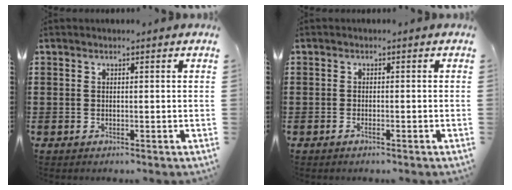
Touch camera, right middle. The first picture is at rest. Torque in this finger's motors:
{"motor_torque": [-0.09, 0.23, -0.03, -0.01]}